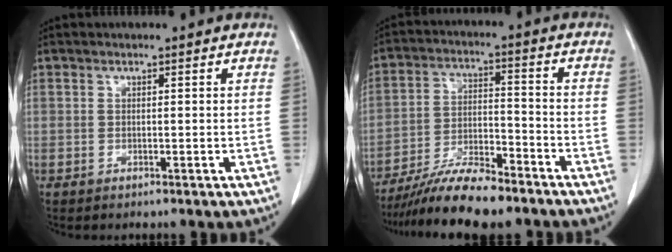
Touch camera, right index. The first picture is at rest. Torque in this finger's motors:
{"motor_torque": [0.83, -0.78, 0.59, 0.14]}